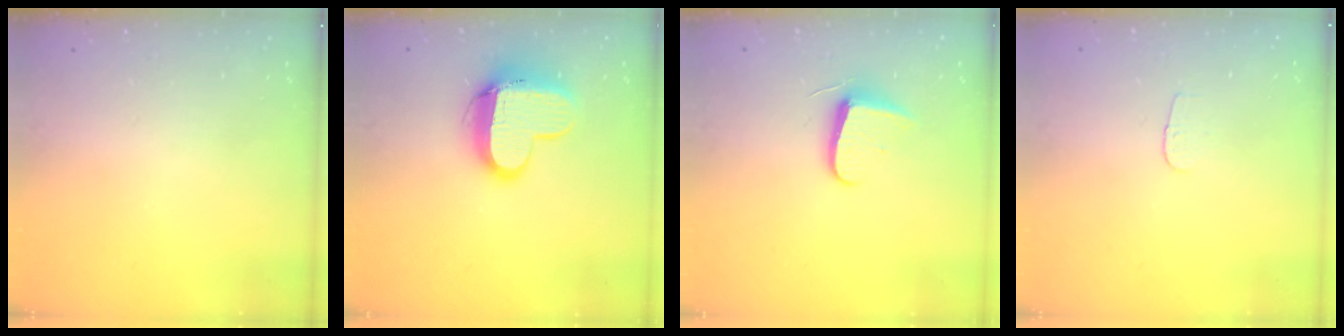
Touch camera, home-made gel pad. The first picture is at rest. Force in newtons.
{"total": 12.1, "press": 12.0, "slide": 1.2}
{"total": 7.8, "press": 7.7, "slide": 0.4}
{"total": 2.9, "press": 2.8, "slide": 0.3}